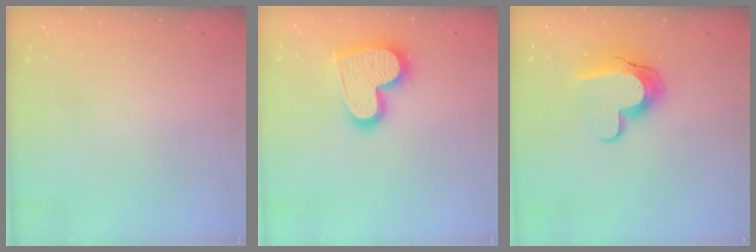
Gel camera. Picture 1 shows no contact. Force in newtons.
{"total": 17.9, "press": 17.9, "slide": 1.4}
{"total": 12.7, "press": 12.7, "slide": 0.9}